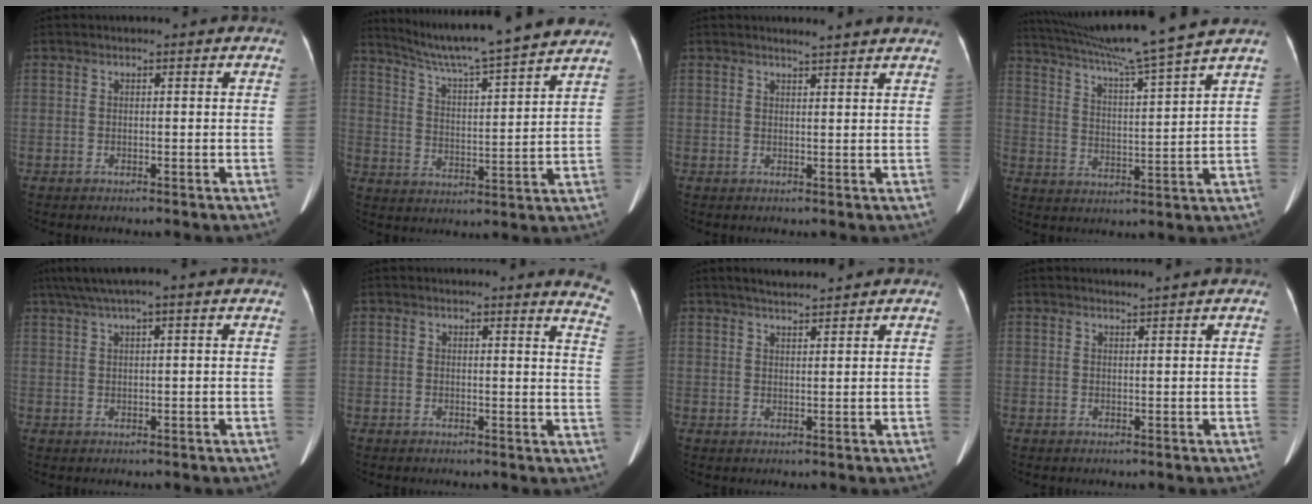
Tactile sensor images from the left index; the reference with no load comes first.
{"total": 17.7, "force": [15.9, -0.5, 7.7], "torque": [-0.131, 0.003, 0.234]}
{"total": 5.1, "force": [4.7, -0.1, 1.9], "torque": [-0.029, 0.008, 0.049]}
{"total": 16.5, "force": [14.2, -2.5, 8.0], "torque": [-0.140, -0.012, 0.219]}
{"total": 6.2, "force": [4.2, 0.0, 4.5], "torque": [-0.084, 0.038, 0.074]}
{"total": 7.0, "force": [6.8, -0.1, 1.9], "torque": [-0.006, -0.061, 0.038]}
{"total": 4.0, "force": [3.7, 0.5, 1.6], "torque": [-0.024, 0.016, 0.061]}
{"total": 1.3, "force": [1.2, -0.5, 0.3], "torque": [-0.007, -0.001, 0.024]}